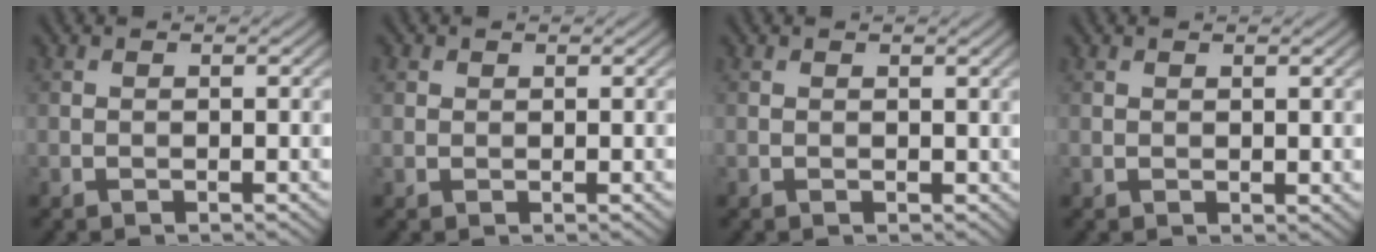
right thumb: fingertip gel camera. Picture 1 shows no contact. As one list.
[{"total": 1.0, "force": [0.5, 0.8, 0.3], "torque": [-0.006, 0.001, 0.012]}, {"total": 0.6, "force": [0.4, 0.4, 0.0], "torque": [-0.001, -0.003, 0.008]}, {"total": 0.8, "force": [0.6, 0.4, 0.3], "torque": [-0.007, -0.002, 0.015]}]